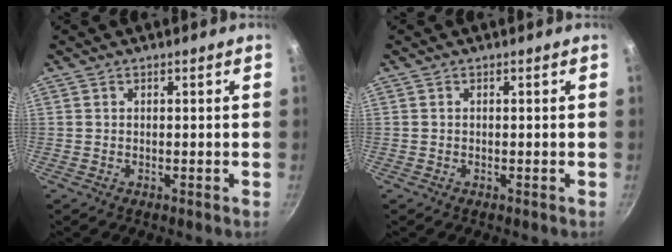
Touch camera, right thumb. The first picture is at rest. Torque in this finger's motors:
{"motor_torque": [-0.66, -0.24, -0.23, 0.62, 0.04]}